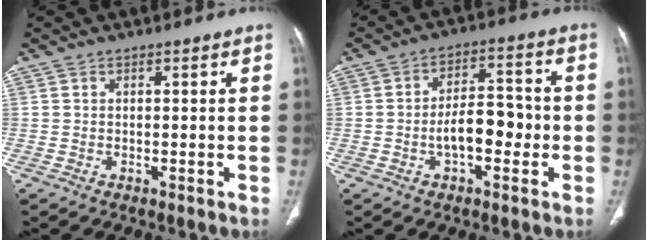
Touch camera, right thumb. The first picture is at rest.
{"total": 8.8, "force": [-2.0, 4.7, 7.2], "torque": [-0.103, 0.033, -0.036]}